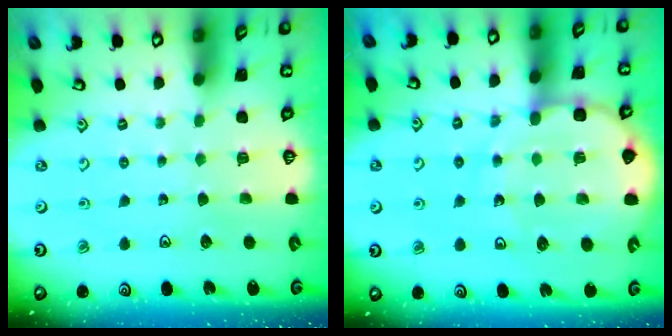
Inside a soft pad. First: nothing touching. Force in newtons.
{"total": 12.4, "press": 12.0, "slide": 2.7}